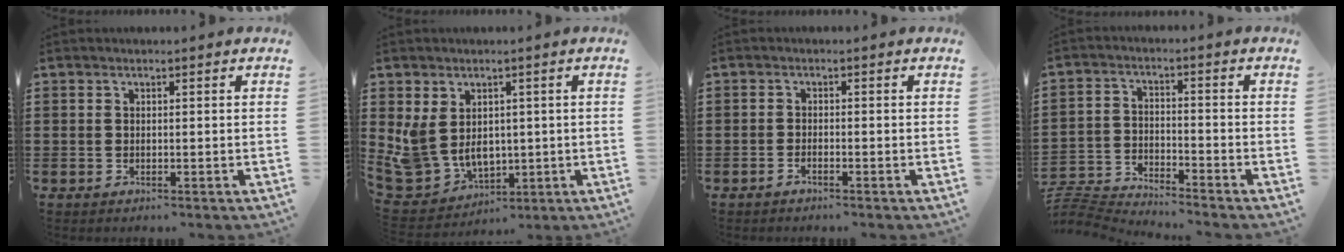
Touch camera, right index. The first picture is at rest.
{"total": 7.1, "force": [1.3, 6.0, 3.5], "torque": [-0.118, -0.010, 0.025]}
{"total": 1.0, "force": [-0.9, 0.0, 0.4], "torque": [-0.009, -0.003, -0.017]}
{"total": 4.8, "force": [-4.8, 0.0, 0.2], "torque": [-0.027, -0.007, -0.105]}